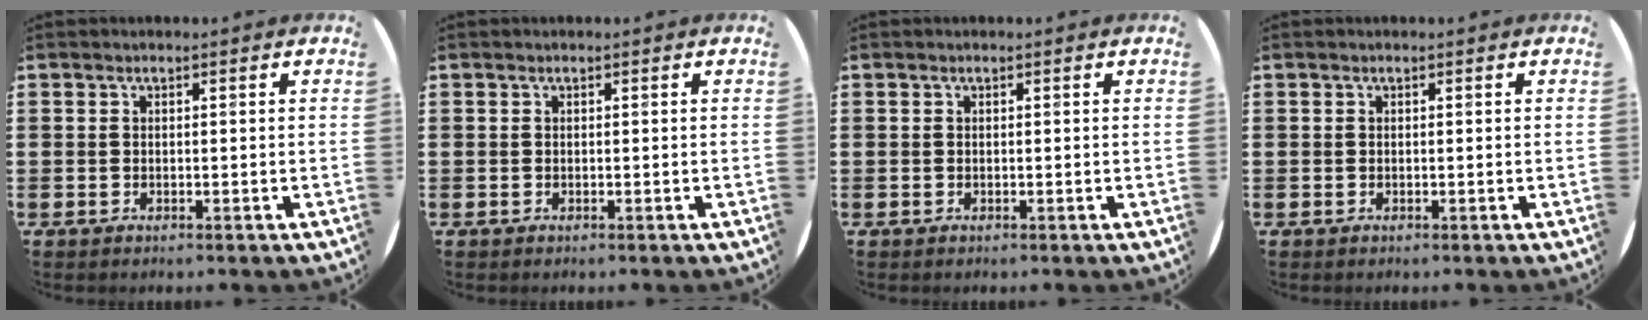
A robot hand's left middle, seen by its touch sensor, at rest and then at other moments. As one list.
[{"total": 0.0}, {"total": 0.0}, {"total": 0.0}]